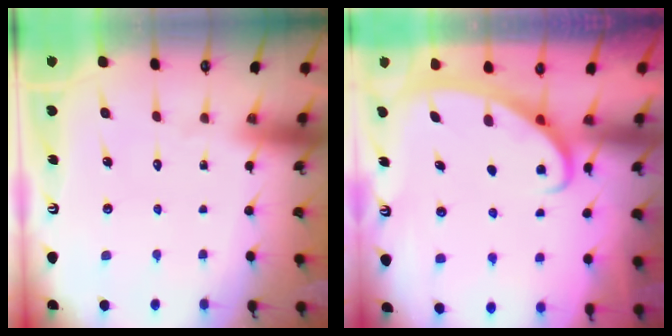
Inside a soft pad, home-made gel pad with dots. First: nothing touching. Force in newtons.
{"total": 3.0, "press": 3.0, "slide": 0.3}